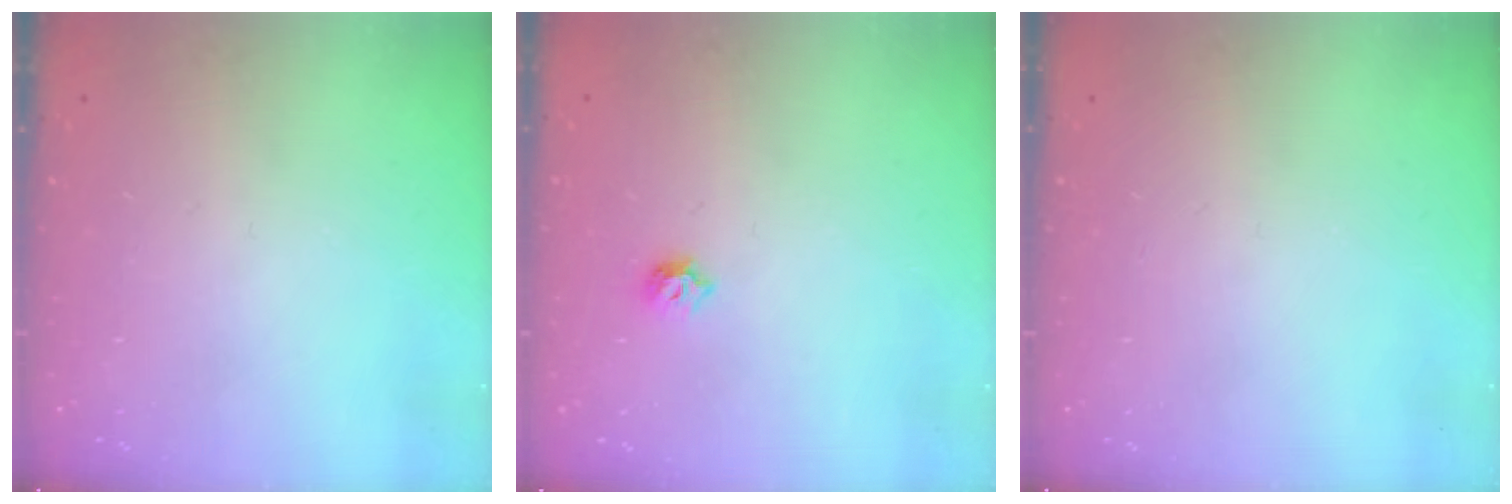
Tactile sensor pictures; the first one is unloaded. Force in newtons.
{"total": 6.1, "press": 6.0, "slide": 1.1}
{"total": 0.0}